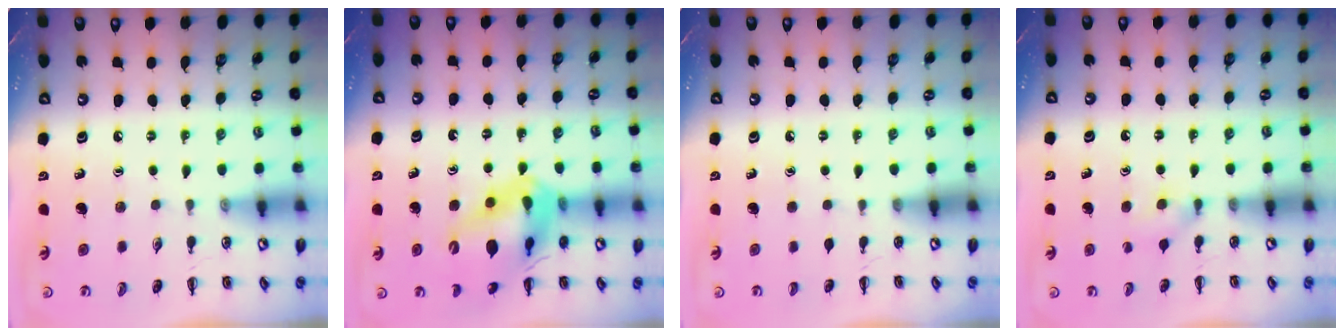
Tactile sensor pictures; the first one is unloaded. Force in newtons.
{"total": 17.4, "press": 17.1, "slide": 3.1}
{"total": 0.0}
{"total": 4.1, "press": 3.8, "slide": 1.4}